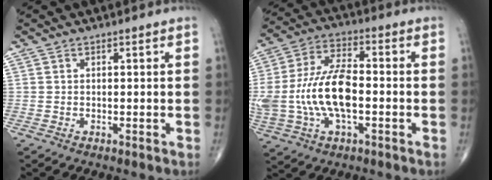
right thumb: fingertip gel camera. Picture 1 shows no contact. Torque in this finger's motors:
{"motor_torque": [2.25, 2.14, 1.85, -0.20, 0.22]}